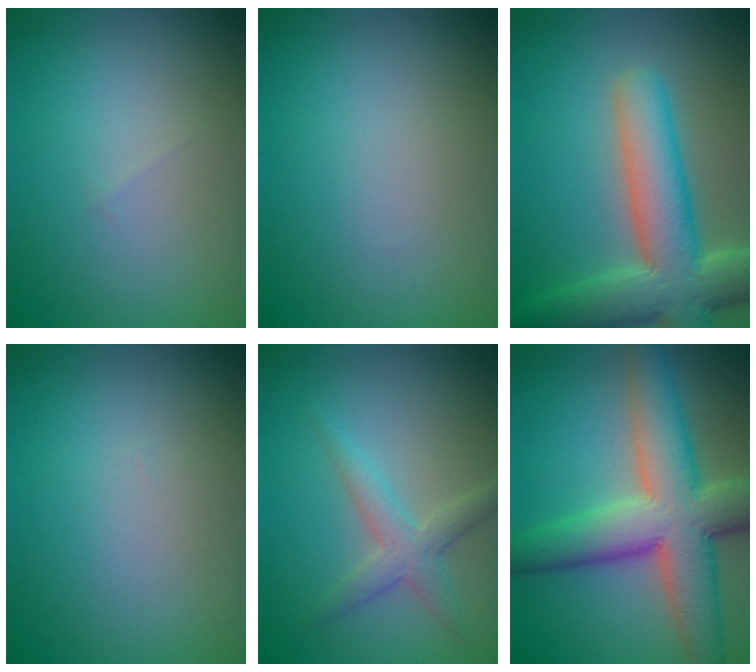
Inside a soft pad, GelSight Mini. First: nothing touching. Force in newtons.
{"total": 0.0}
{"total": 8.6, "press": 8.6, "slide": 0.7}
{"total": 0.0}
{"total": 2.7, "press": 2.7, "slide": 0.1}
{"total": 9.6, "press": 9.6, "slide": 0.4}